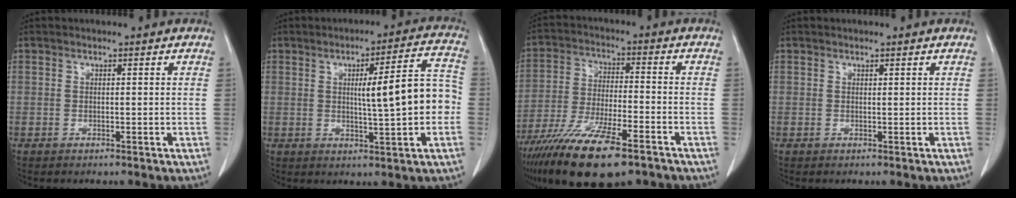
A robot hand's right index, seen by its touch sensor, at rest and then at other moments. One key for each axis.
{"total": 10.6, "fx": -0.2, "fy": 1.3, "fz": 10.5, "tx": -0.141, "ty": 0.024, "tz": 0.001}
{"total": 17.5, "fx": -12.0, "fy": 3.6, "fz": 12.2, "tx": -0.226, "ty": -0.042, "tz": -0.207}
{"total": 0.0}